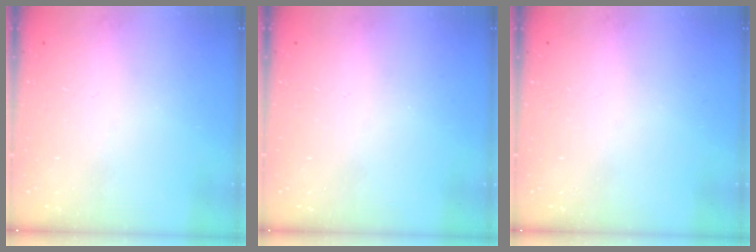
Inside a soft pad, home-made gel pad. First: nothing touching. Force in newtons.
{"total": 0.0}
{"total": 0.0}